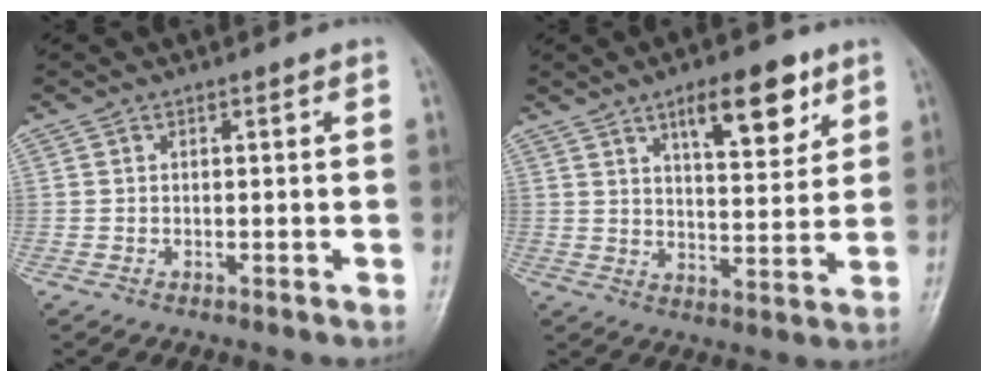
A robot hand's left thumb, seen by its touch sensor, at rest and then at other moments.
{"total": 11.4, "force": [6.4, 4.3, 8.4], "torque": [-0.101, -0.035, 0.102]}